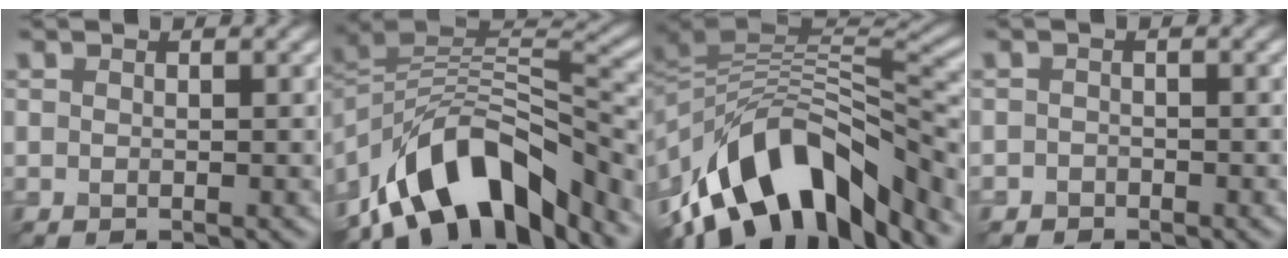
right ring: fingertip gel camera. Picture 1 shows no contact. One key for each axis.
{"total": 10.9, "fx": -6.4, "fy": 5.3, "fz": 7.0, "tx": -0.109, "ty": 0.016, "tz": -0.121}
{"total": 12.1, "fx": -5.2, "fy": 6.5, "fz": 8.8, "tx": -0.158, "ty": 0.021, "tz": -0.098}
{"total": 0.9, "fx": -0.7, "fy": 0.3, "fz": -0.5, "tx": 0.010, "ty": 0.008, "tz": -0.016}